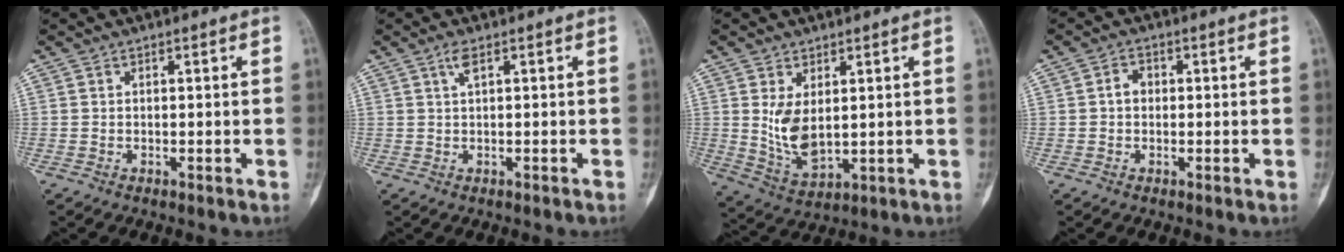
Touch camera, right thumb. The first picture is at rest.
{"total": 1.6, "force": [0.5, 0.3, 1.5], "torque": [-0.036, 0.008, 0.011]}
{"total": 7.5, "force": [1.4, 4.1, 6.2], "torque": [-0.106, -0.018, 0.044]}
{"total": 2.4, "force": [0.0, 1.9, 1.4], "torque": [-0.016, 0.010, -0.005]}